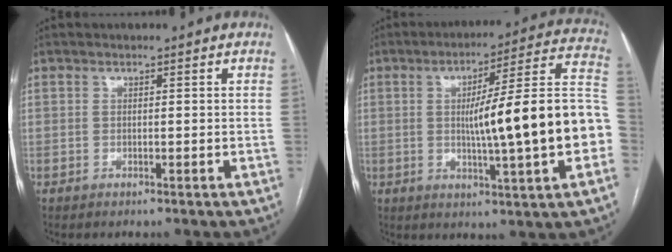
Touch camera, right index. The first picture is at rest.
{"total": 20.4, "force": [-2.0, 0.9, 20.2], "torque": [-0.245, 0.031, -0.028]}